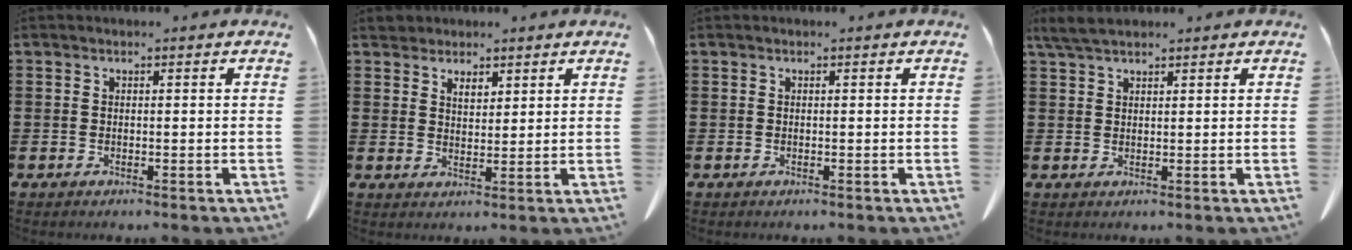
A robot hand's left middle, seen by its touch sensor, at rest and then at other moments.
{"total": 3.1, "force": [2.6, 1.5, 0.6], "torque": [-0.020, 0.006, 0.050]}
{"total": 0.0}
{"total": 3.4, "force": [2.7, 0.7, 2.0], "torque": [-0.046, 0.002, 0.051]}